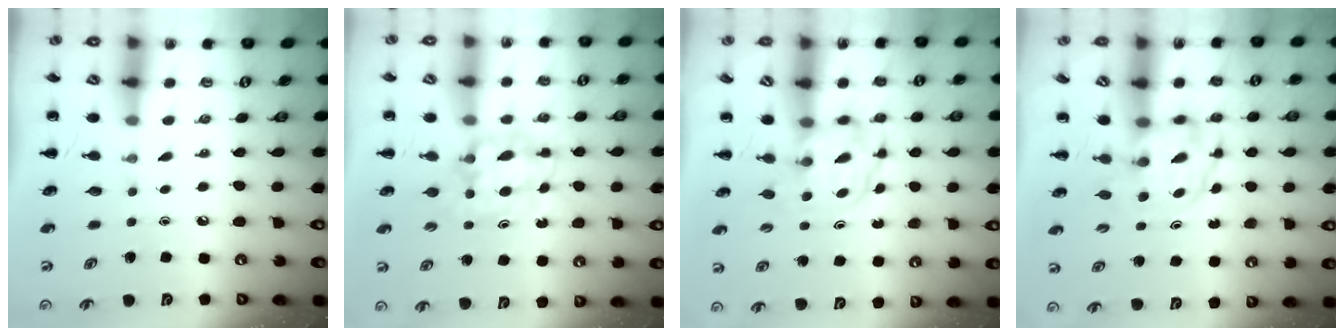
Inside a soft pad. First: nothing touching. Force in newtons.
{"total": 5.2, "press": 5.1, "slide": 1.0}
{"total": 3.9, "press": 3.9, "slide": 0.3}
{"total": 3.8, "press": 3.8, "slide": 0.3}